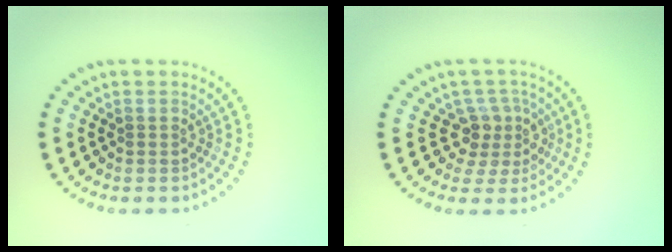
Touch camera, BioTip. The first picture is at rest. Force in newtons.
{"total": 3.0, "press": 2.3, "slide": 2.0}